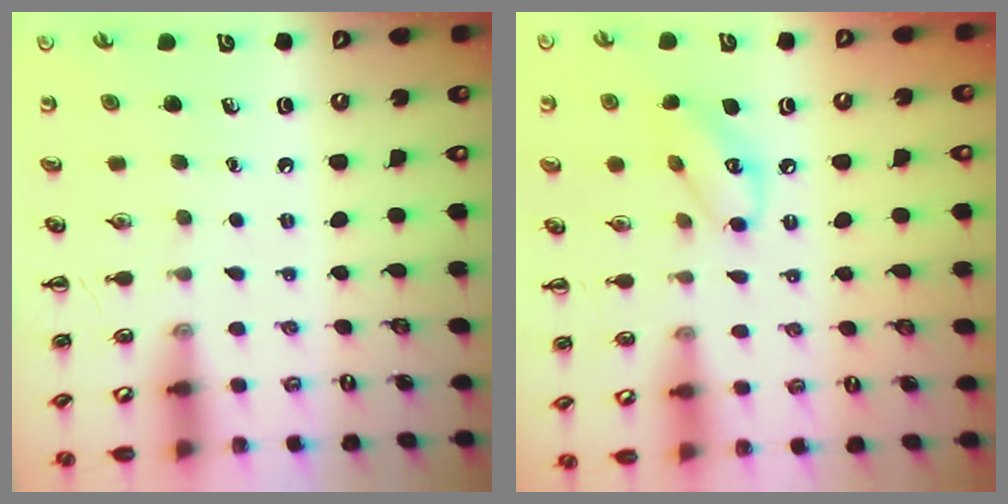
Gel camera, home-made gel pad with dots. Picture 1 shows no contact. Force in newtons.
{"total": 8.7, "press": 8.6, "slide": 1.1}